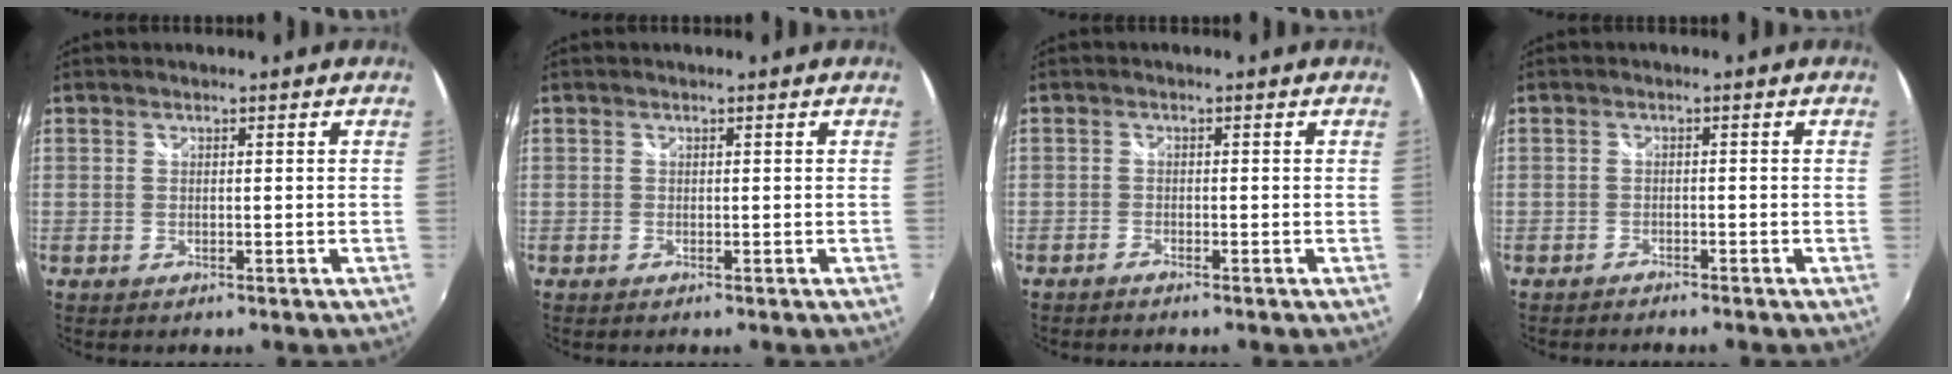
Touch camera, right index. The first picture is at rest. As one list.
[{"total": 0.0}, {"total": 1.1, "force": [-1.0, 0.3, 0.2], "torque": [-0.011, -0.002, -0.023]}, {"total": 1.6, "force": [-1.5, 0.3, 0.2], "torque": [-0.016, -0.004, -0.030]}]